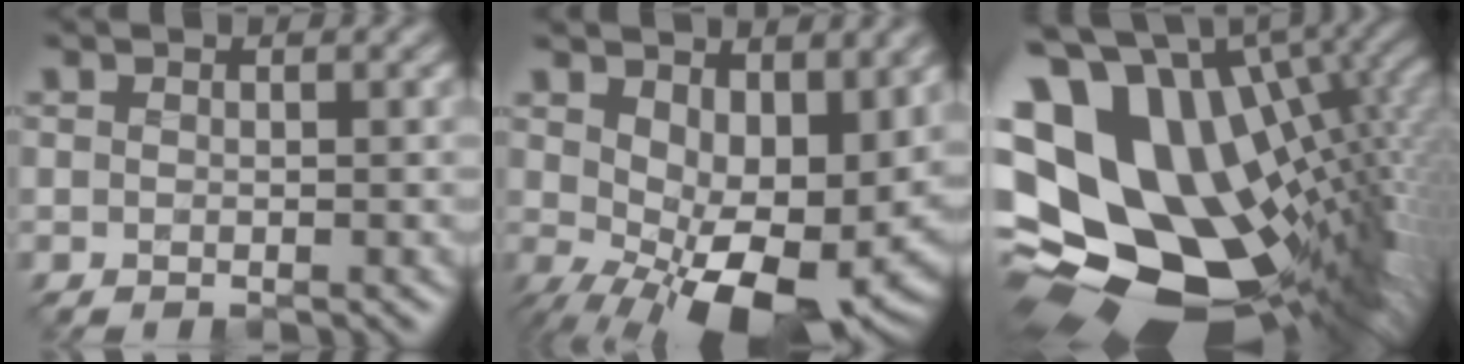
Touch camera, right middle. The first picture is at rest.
{"total": 13.8, "force": [-1.2, 7.6, 11.4], "torque": [-0.170, -0.041, 0.005]}
{"total": 18.4, "force": [2.0, 12.3, 13.5], "torque": [-0.249, -0.024, 0.075]}